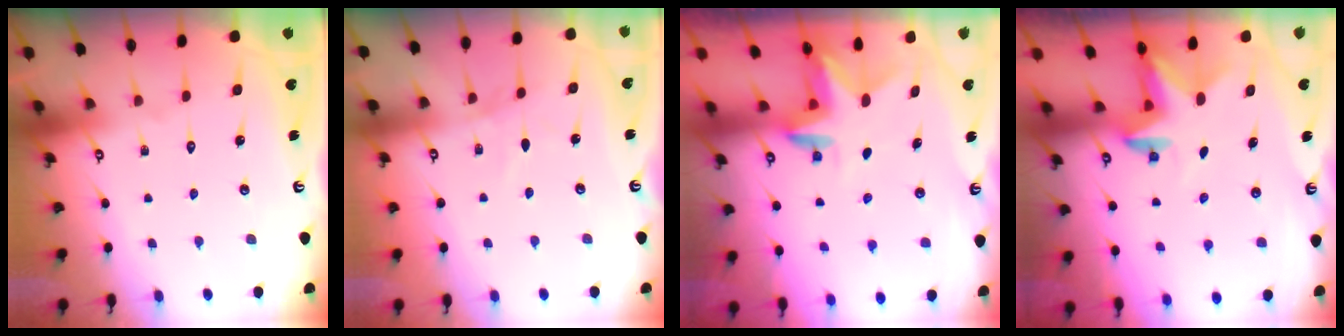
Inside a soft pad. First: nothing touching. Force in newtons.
{"total": 3.3, "press": 3.3, "slide": 0.4}
{"total": 2.9, "press": 2.9, "slide": 0.1}
{"total": 2.5, "press": 2.5, "slide": 0.4}